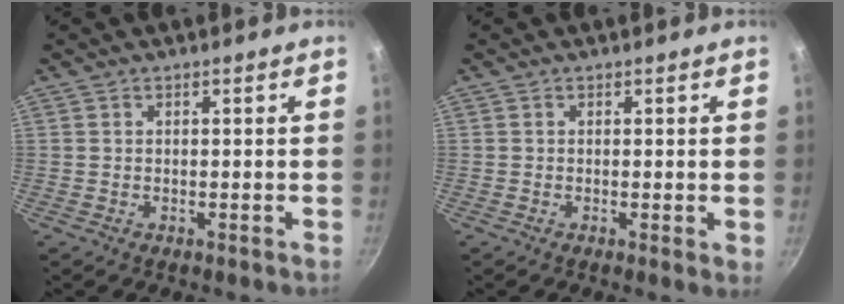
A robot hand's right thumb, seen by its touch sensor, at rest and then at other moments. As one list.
[{"total": 0.9, "force": [0.0, 0.3, 0.9], "torque": [-0.013, -0.004, -0.003]}]